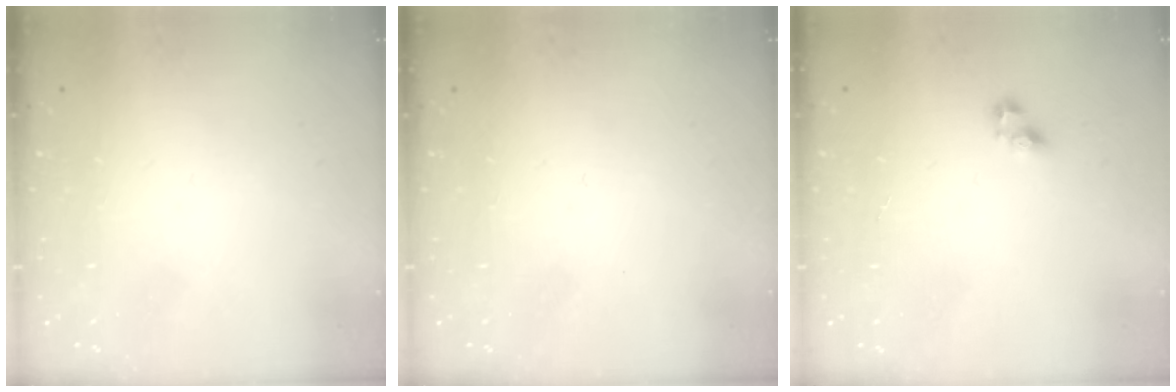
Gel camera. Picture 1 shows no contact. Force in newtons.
{"total": 0.0}
{"total": 4.4, "press": 4.4, "slide": 0.1}